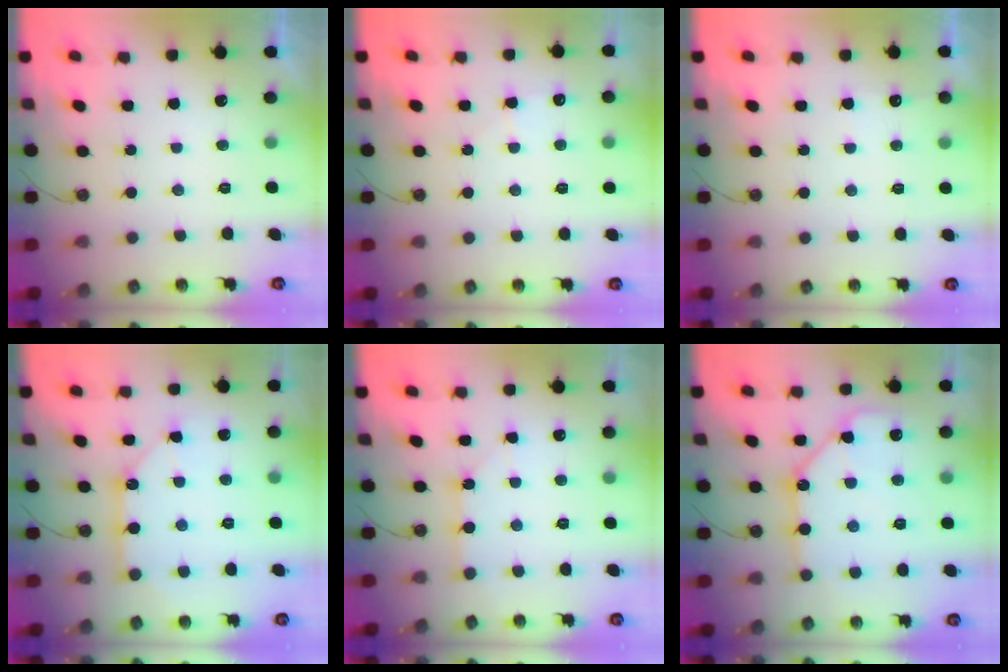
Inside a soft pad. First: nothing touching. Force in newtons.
{"total": 4.9, "press": 4.8, "slide": 0.6}
{"total": 3.0, "press": 3.0, "slide": 0.3}
{"total": 9.7, "press": 9.7, "slide": 0.9}
{"total": 1.8, "press": 1.8, "slide": 0.3}
{"total": 12.8, "press": 12.7, "slide": 1.3}